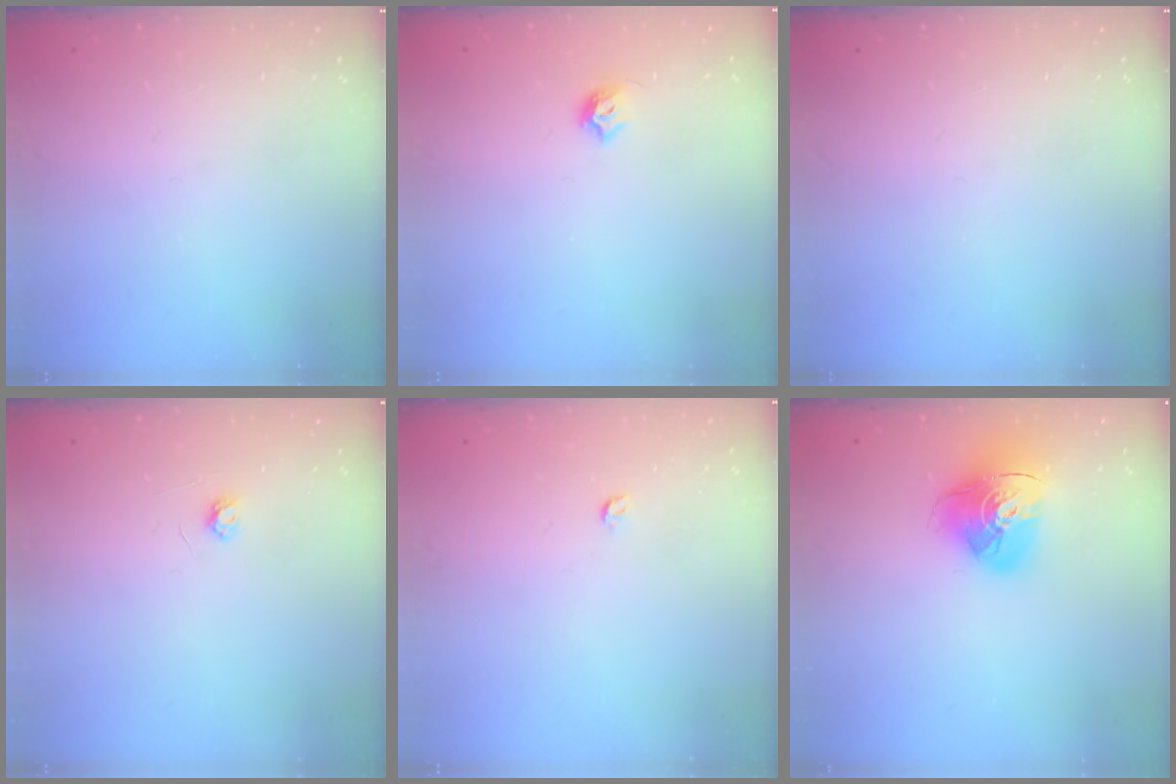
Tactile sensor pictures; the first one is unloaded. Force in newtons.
{"total": 5.0, "press": 4.9, "slide": 0.7}
{"total": 0.0}
{"total": 2.6, "press": 2.6, "slide": 0.3}
{"total": 3.0, "press": 2.9, "slide": 0.4}
{"total": 15.7, "press": 15.6, "slide": 1.9}